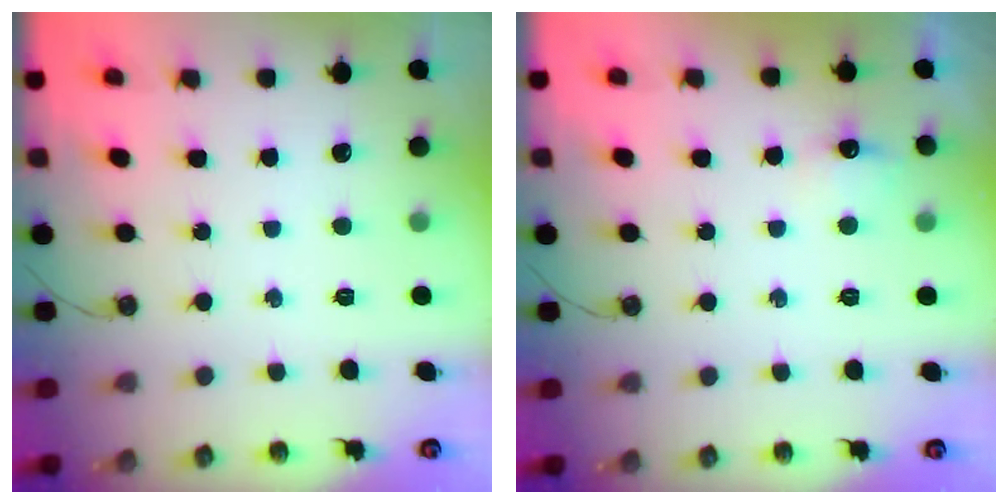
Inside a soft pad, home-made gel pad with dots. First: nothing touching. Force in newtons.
{"total": 5.9, "press": 5.8, "slide": 1.0}